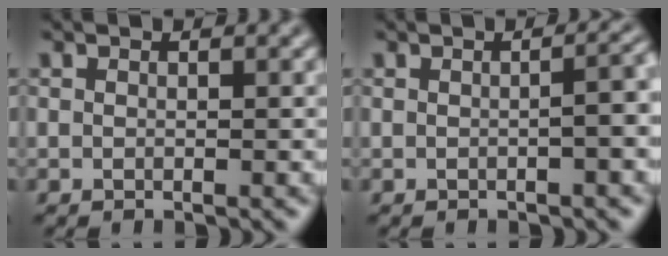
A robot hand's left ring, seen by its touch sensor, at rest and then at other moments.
{"total": 2.7, "force": [-0.2, 1.0, 2.5], "torque": [-0.015, 0.011, -0.001]}